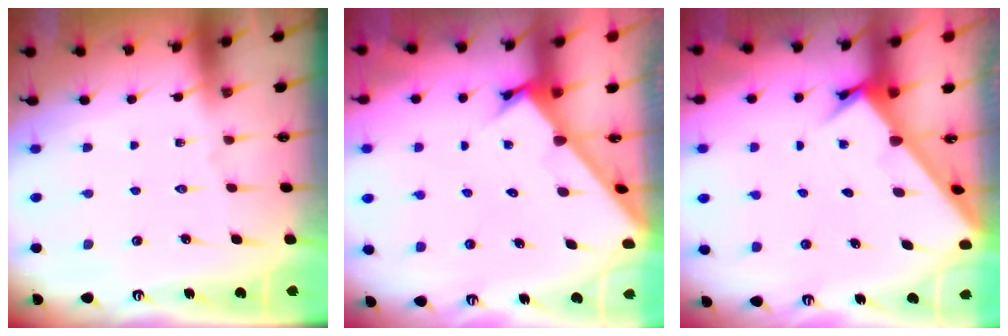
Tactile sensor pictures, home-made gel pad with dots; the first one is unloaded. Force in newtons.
{"total": 2.4, "press": 2.4, "slide": 0.2}
{"total": 2.5, "press": 2.5, "slide": 0.3}